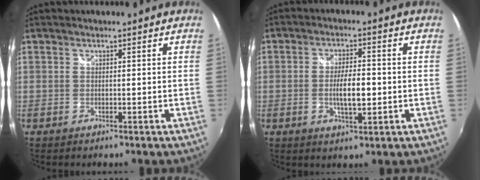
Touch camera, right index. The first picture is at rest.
{"total": 6.5, "force": [-0.9, 2.0, 6.1], "torque": [-0.114, -0.003, -0.015]}